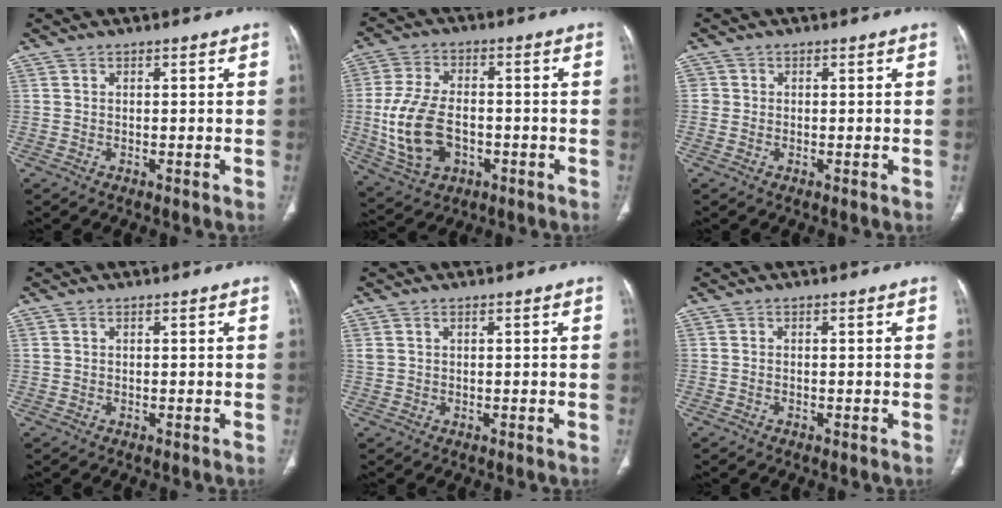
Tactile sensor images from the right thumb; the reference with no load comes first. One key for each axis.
{"total": 13.8, "fx": -2.3, "fy": 8.8, "fz": 10.4, "tx": -0.206, "ty": 0.011, "tz": -0.031}
{"total": 1.2, "fx": -0.1, "fy": 1.2, "fz": 0.1, "tx": 0.006, "ty": 0.004, "tz": -0.002}
{"total": 0.6, "fx": 0.3, "fy": 0.3, "fz": 0.3, "tx": -0.006, "ty": 0.004, "tz": 0.007}
{"total": 1.5, "fx": 0.8, "fy": 0.9, "fz": 0.9, "tx": -0.022, "ty": 0.007, "tz": 0.022}
{"total": 0.0}